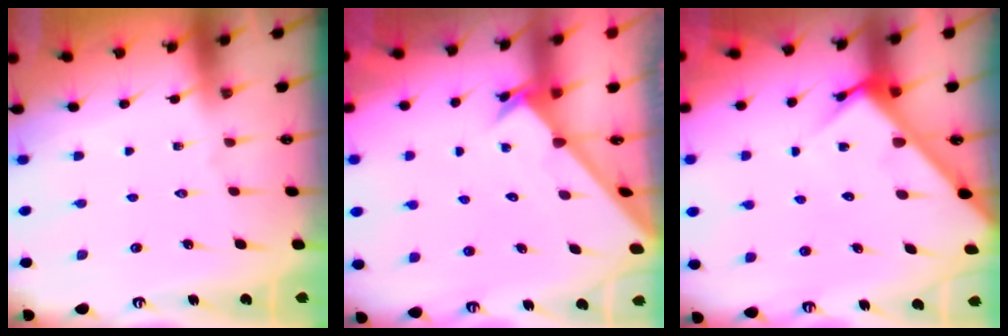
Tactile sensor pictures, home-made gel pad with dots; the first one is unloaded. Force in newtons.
{"total": 2.5, "press": 2.5, "slide": 0.2}
{"total": 4.3, "press": 4.3, "slide": 0.5}